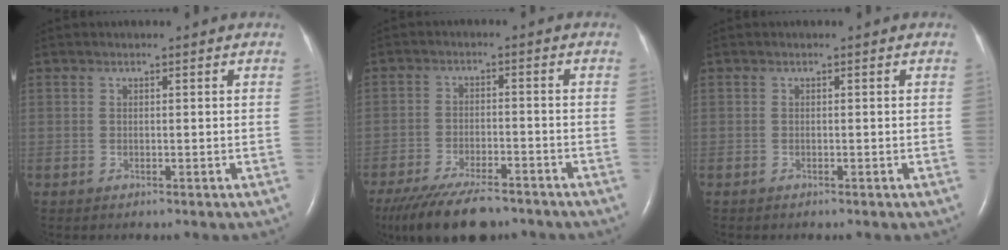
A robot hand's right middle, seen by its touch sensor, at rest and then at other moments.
{"total": 13.2, "force": [-10.7, 3.6, 6.9], "torque": [-0.132, -0.025, -0.171]}
{"total": 0.0}